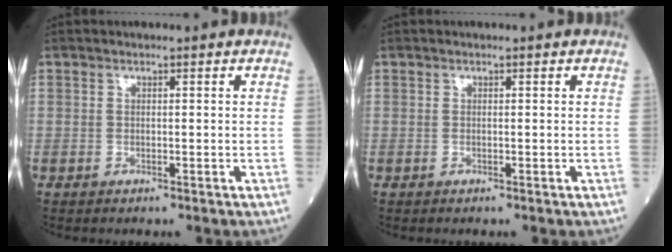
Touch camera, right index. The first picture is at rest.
{"total": 0.0}